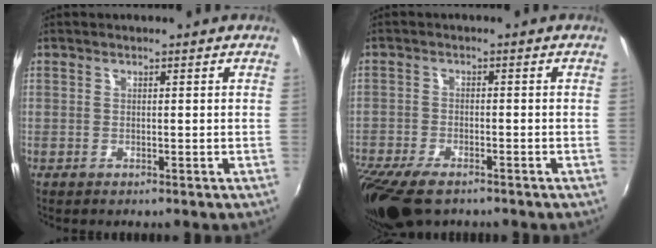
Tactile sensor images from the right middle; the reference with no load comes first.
{"total": 11.5, "force": [-8.5, 4.3, 6.4], "torque": [-0.162, -0.049, -0.157]}